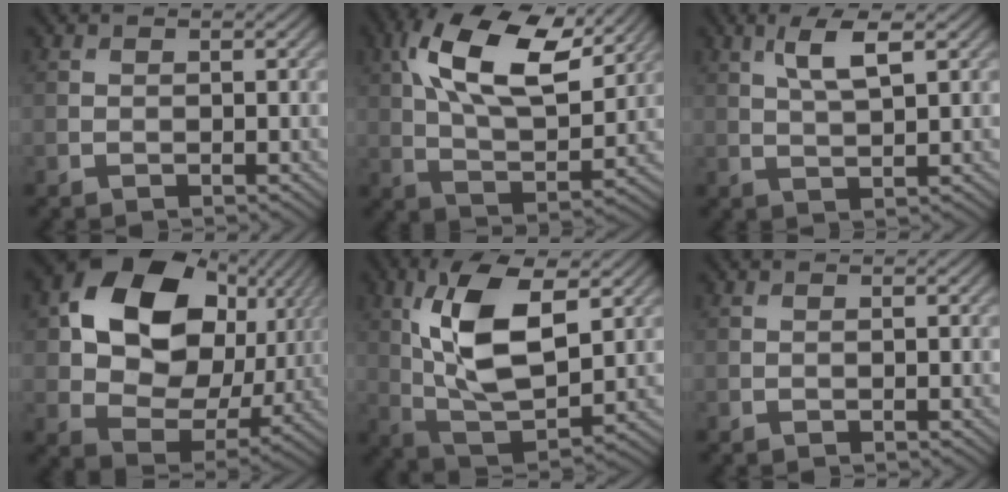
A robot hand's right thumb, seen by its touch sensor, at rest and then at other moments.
{"total": 15.1, "force": [6.5, 7.1, 11.6], "torque": [-0.235, 0.009, 0.113]}
{"total": 4.6, "force": [2.1, 1.1, 4.0], "torque": [-0.088, 0.001, 0.041]}
{"total": 16.7, "force": [4.9, 12.3, 10.3], "torque": [-0.201, 0.005, 0.097]}
{"total": 12.7, "force": [3.5, 5.9, 10.6], "torque": [-0.226, -0.001, 0.069]}
{"total": 0.0}